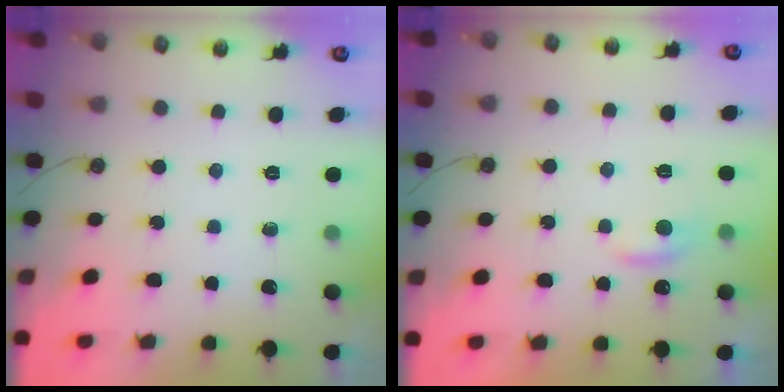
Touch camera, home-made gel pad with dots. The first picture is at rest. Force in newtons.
{"total": 0.6, "press": 0.1, "slide": 0.6}